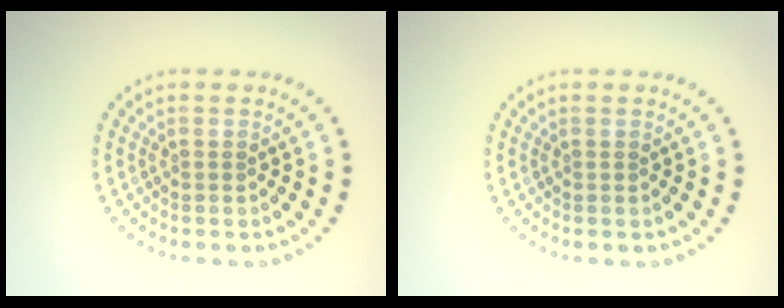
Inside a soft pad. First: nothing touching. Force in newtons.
{"total": 0.0}